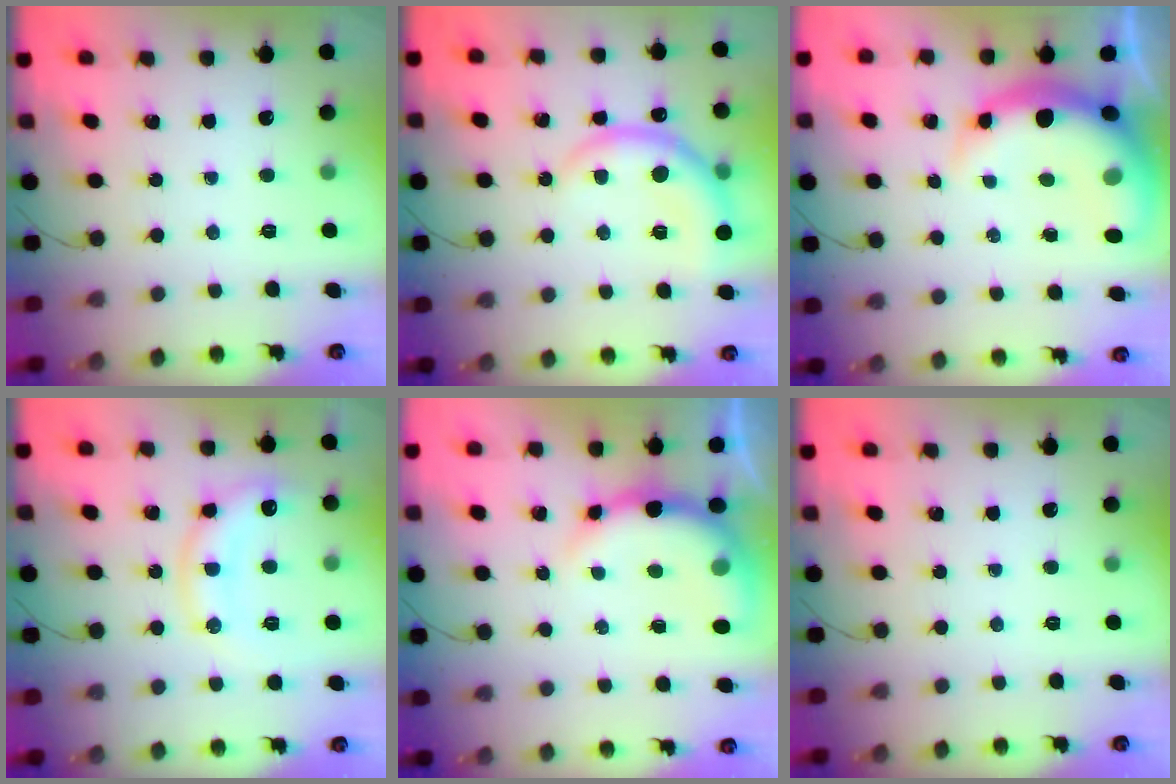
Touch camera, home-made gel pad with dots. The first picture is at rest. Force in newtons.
{"total": 9.8, "press": 9.8, "slide": 0.5}
{"total": 10.3, "press": 10.0, "slide": 2.6}
{"total": 12.7, "press": 12.7, "slide": 0.9}
{"total": 9.8, "press": 9.6, "slide": 2.1}
{"total": 0.0}